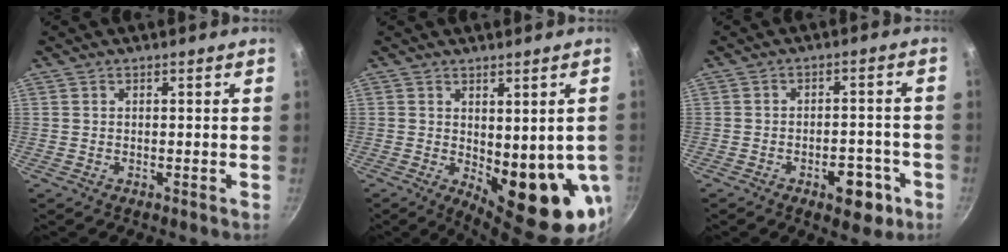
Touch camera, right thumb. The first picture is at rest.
{"total": 13.8, "force": [-1.2, 5.6, 12.6], "torque": [-0.138, -0.030, 0.000]}
{"total": 7.9, "force": [-3.7, 4.2, 5.6], "torque": [-0.045, 0.026, -0.042]}